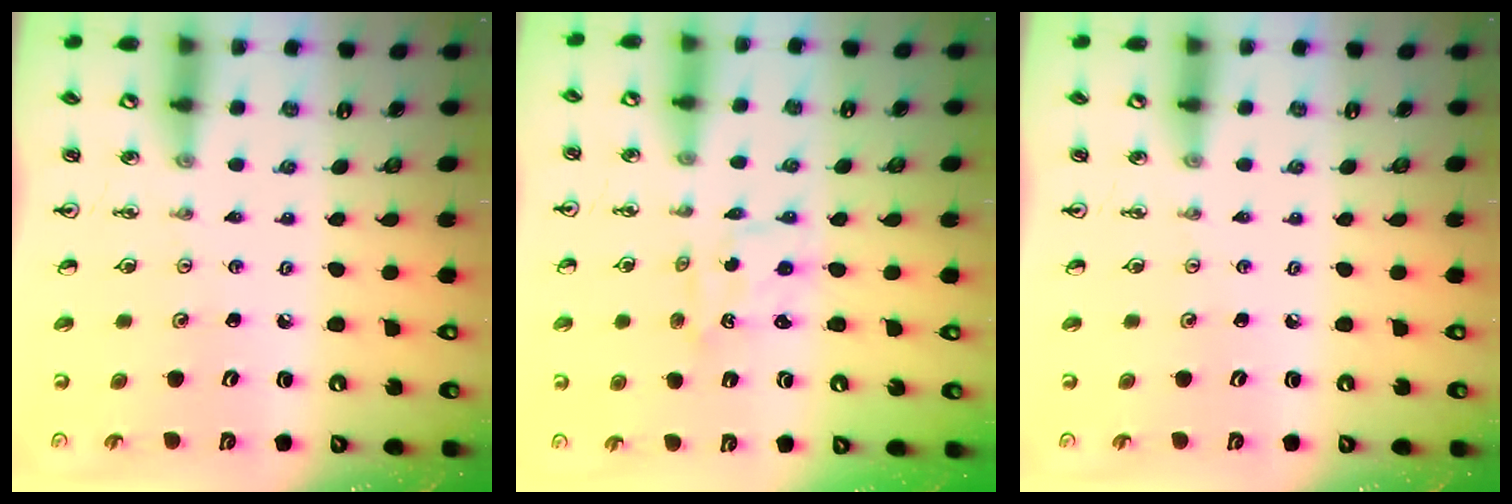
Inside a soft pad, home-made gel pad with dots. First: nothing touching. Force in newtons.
{"total": 1.7, "press": 1.4, "slide": 0.9}
{"total": 0.0}